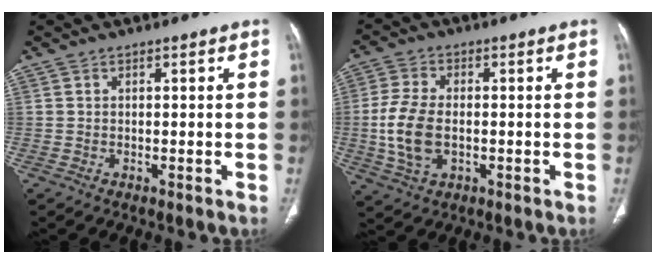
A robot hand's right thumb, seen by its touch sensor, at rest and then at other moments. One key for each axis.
{"total": 9.6, "fx": -1.1, "fy": 5.8, "fz": 7.6, "tx": -0.163, "ty": 0.005, "tz": -0.020}